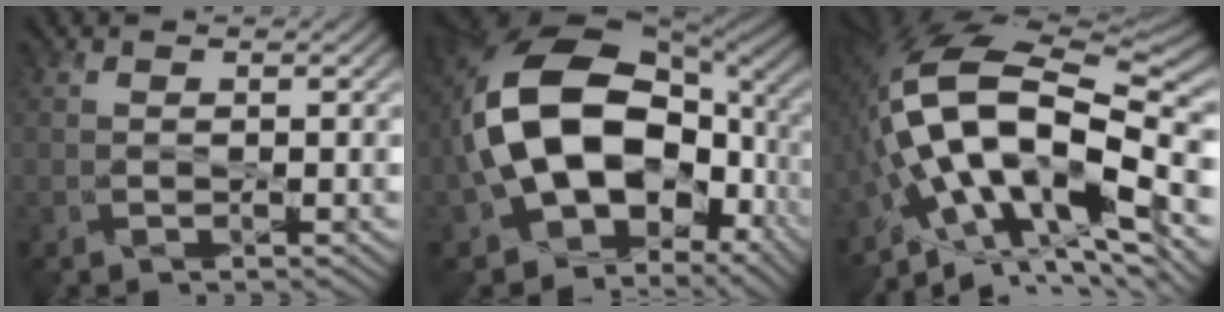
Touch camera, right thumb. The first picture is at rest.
{"total": 17.6, "force": [-0.8, 12.0, 12.8], "torque": [-0.247, -0.005, -0.006]}
{"total": 16.8, "force": [-3.2, 7.4, 14.7], "torque": [-0.280, 0.019, -0.063]}